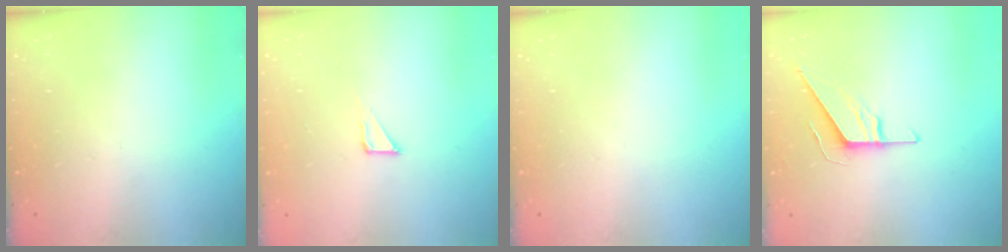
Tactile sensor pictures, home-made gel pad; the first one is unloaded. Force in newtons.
{"total": 2.3, "press": 2.3, "slide": 0.1}
{"total": 0.0}
{"total": 9.2, "press": 9.1, "slide": 0.9}